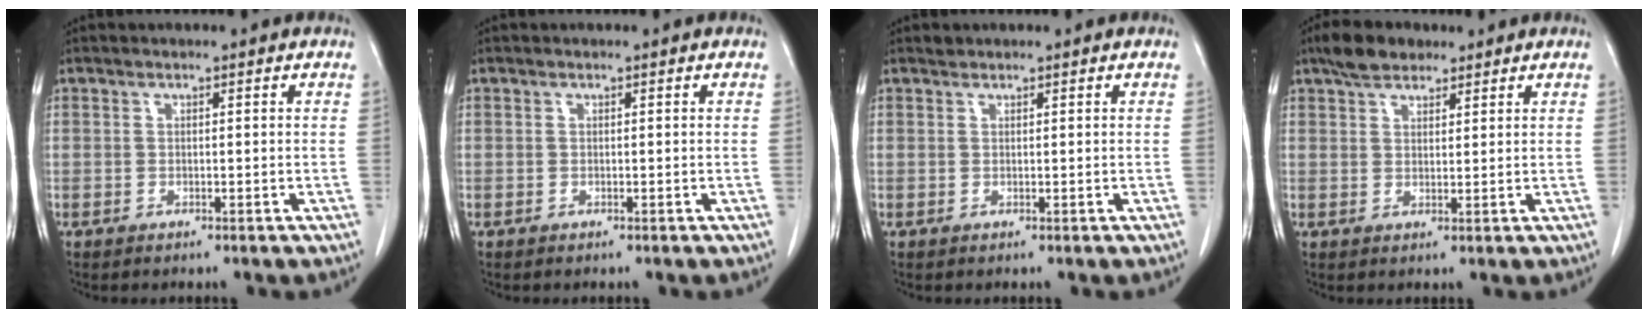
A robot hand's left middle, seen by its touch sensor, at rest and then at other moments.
{"total": 0.0}
{"total": 0.6, "force": [0.5, 0.2, 0.0], "torque": [-0.007, 0.004, 0.011]}
{"total": 4.8, "force": [3.7, 2.3, 2.1], "torque": [-0.046, 0.015, 0.069]}